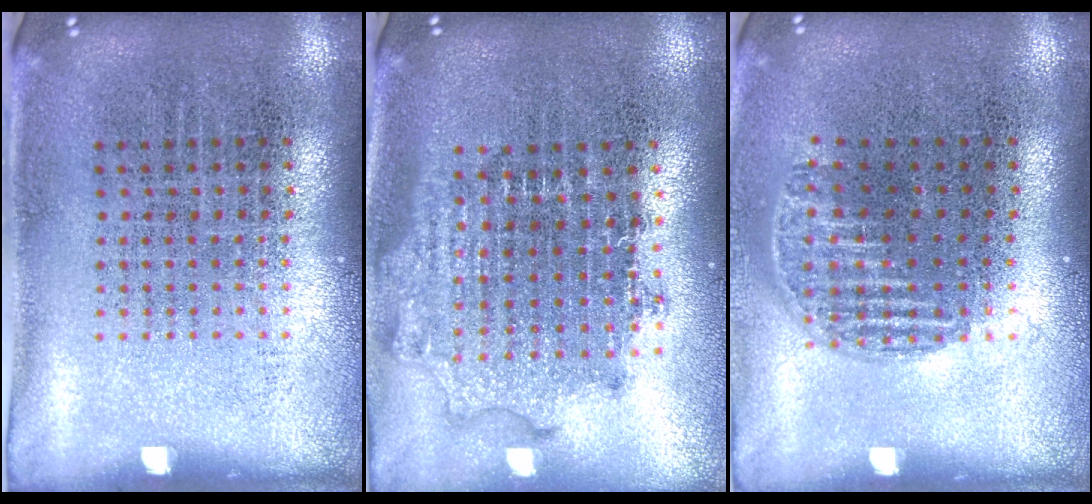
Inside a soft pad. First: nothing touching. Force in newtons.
{"total": 1.9, "press": 1.5, "slide": 1.1}
{"total": 1.0, "press": 0.9, "slide": 0.5}